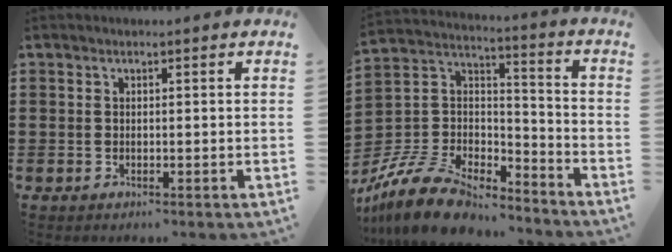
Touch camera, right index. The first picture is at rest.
{"total": 11.1, "force": [-9.8, 3.1, 4.2], "torque": [-0.112, 0.010, -0.200]}